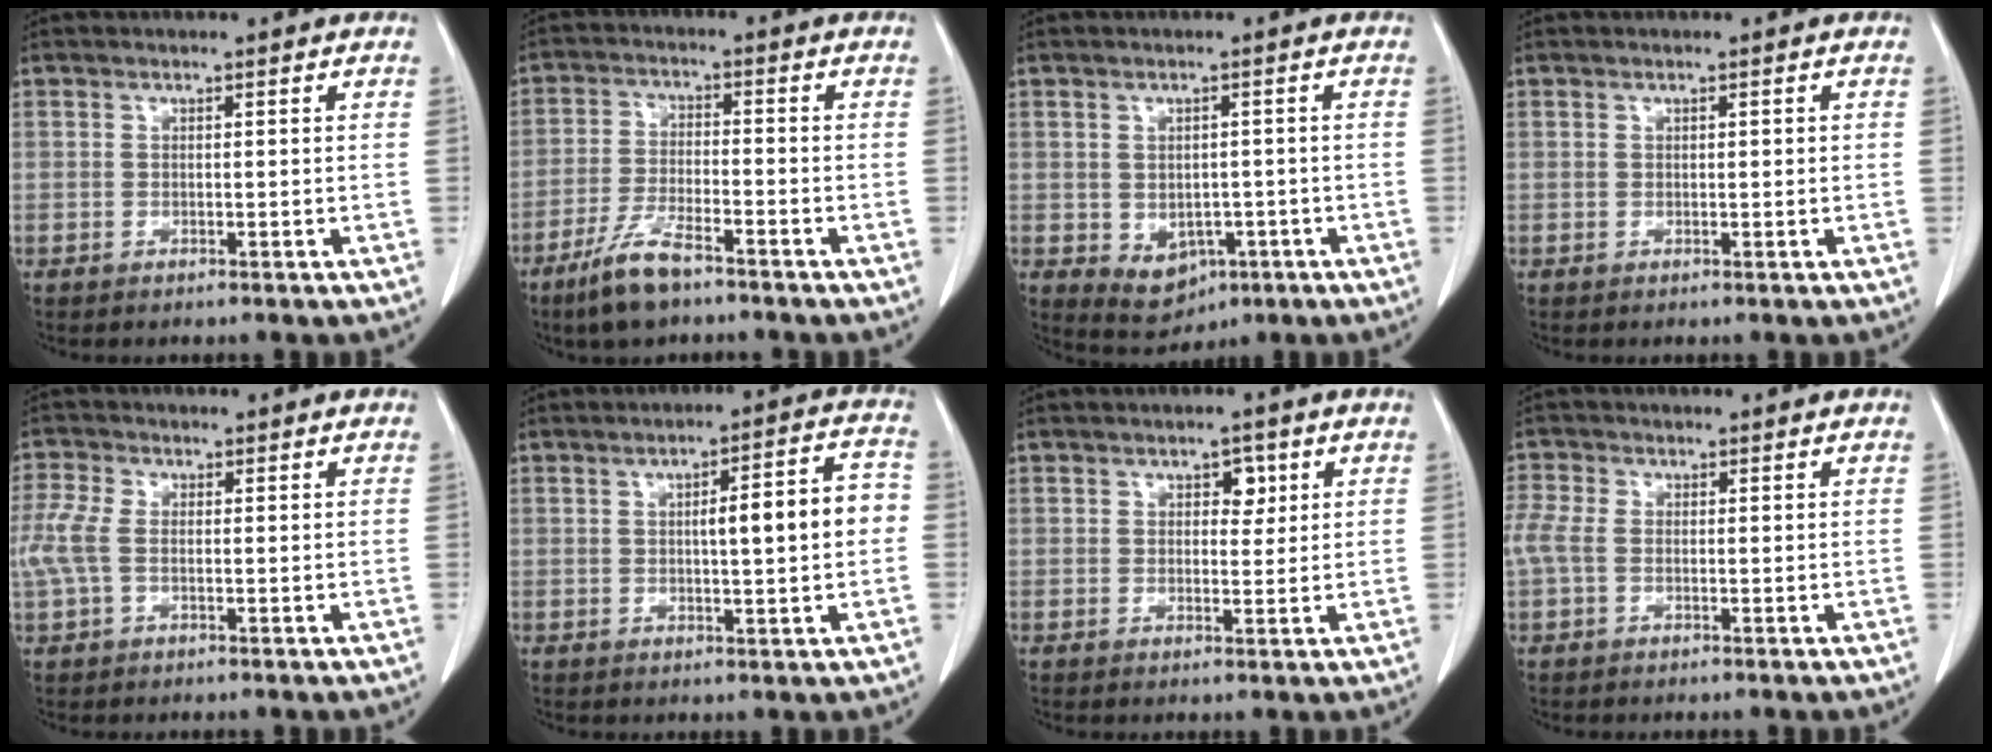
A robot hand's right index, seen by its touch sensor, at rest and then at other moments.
{"total": 7.6, "force": [-5.5, 1.6, 5.0], "torque": [-0.108, -0.012, -0.103]}
{"total": 5.5, "force": [-1.9, 4.1, 3.2], "torque": [-0.046, 0.000, -0.012]}
{"total": 0.5, "force": [0.1, 0.2, 0.4], "torque": [-0.005, 0.001, 0.002]}
{"total": 4.6, "force": [-0.3, 2.5, 3.8], "torque": [-0.124, 0.016, -0.007]}
{"total": 8.7, "force": [0.2, 1.3, 8.6], "torque": [-0.119, 0.024, 0.004]}
{"total": 2.8, "force": [1.2, 1.7, 1.9], "torque": [-0.021, 0.004, 0.015]}
{"total": 3.9, "force": [-0.4, 2.5, 3.1], "torque": [-0.103, 0.017, -0.006]}